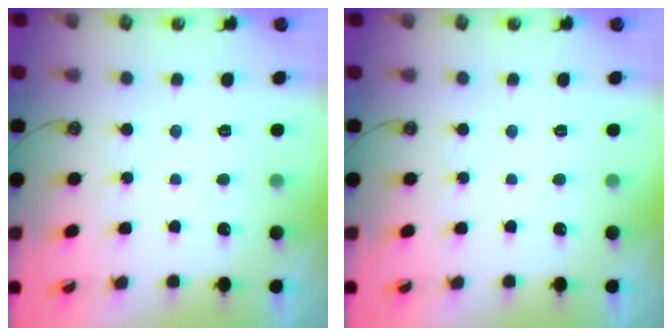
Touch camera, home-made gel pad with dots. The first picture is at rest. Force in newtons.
{"total": 0.0}